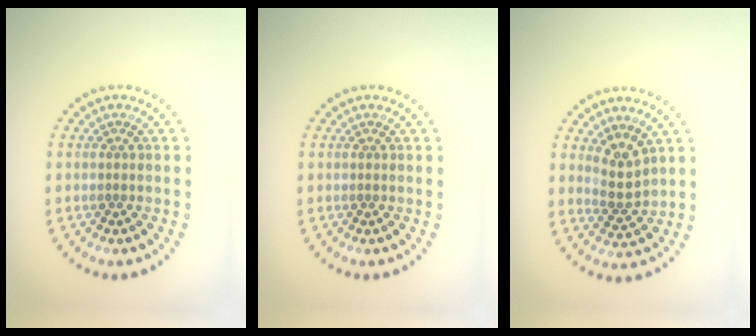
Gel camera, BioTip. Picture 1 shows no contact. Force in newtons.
{"total": 0.0}
{"total": 2.5, "press": 2.0, "slide": 1.5}